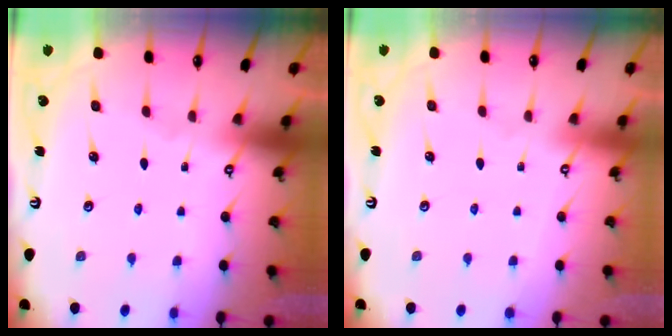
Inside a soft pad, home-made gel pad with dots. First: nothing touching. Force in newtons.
{"total": 4.0, "press": 4.0, "slide": 0.1}